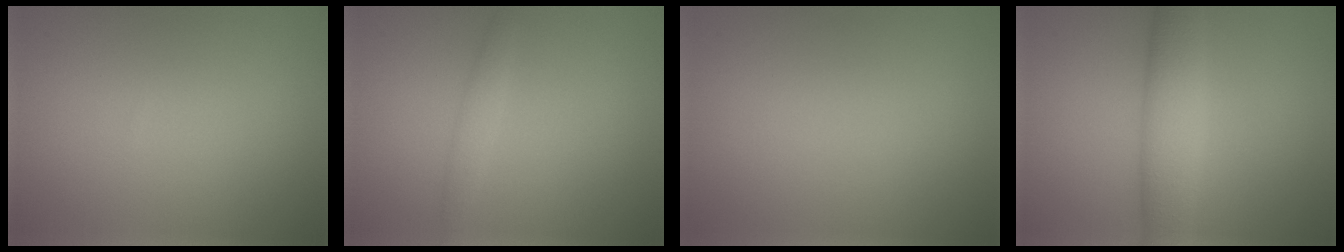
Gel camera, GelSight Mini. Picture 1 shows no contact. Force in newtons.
{"total": 1.5, "press": 1.5, "slide": 0.0}
{"total": 0.0}
{"total": 5.3, "press": 5.3, "slide": 0.2}